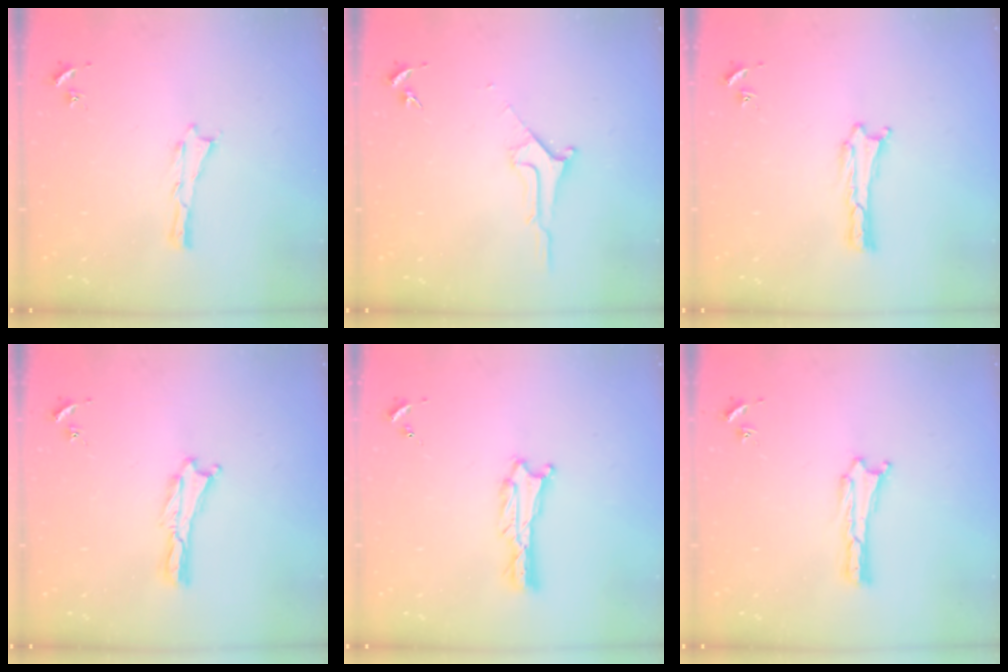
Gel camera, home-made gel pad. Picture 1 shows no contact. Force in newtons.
{"total": 1.8, "press": 1.7, "slide": 0.2}
{"total": 0.0}
{"total": 0.0}
{"total": 0.7, "press": 0.7, "slide": 0.1}
{"total": 0.0}